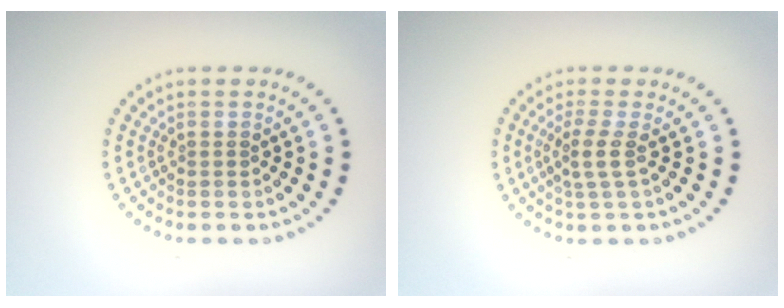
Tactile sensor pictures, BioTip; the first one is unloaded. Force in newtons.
{"total": 2.0, "press": 1.5, "slide": 1.2}